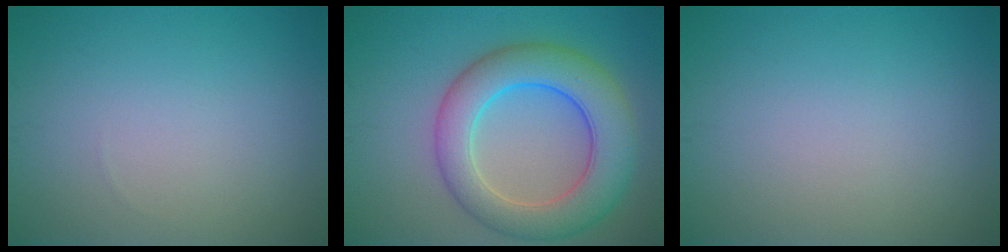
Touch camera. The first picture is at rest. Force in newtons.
{"total": 8.2, "press": 8.2, "slide": 0.2}
{"total": 0.0}